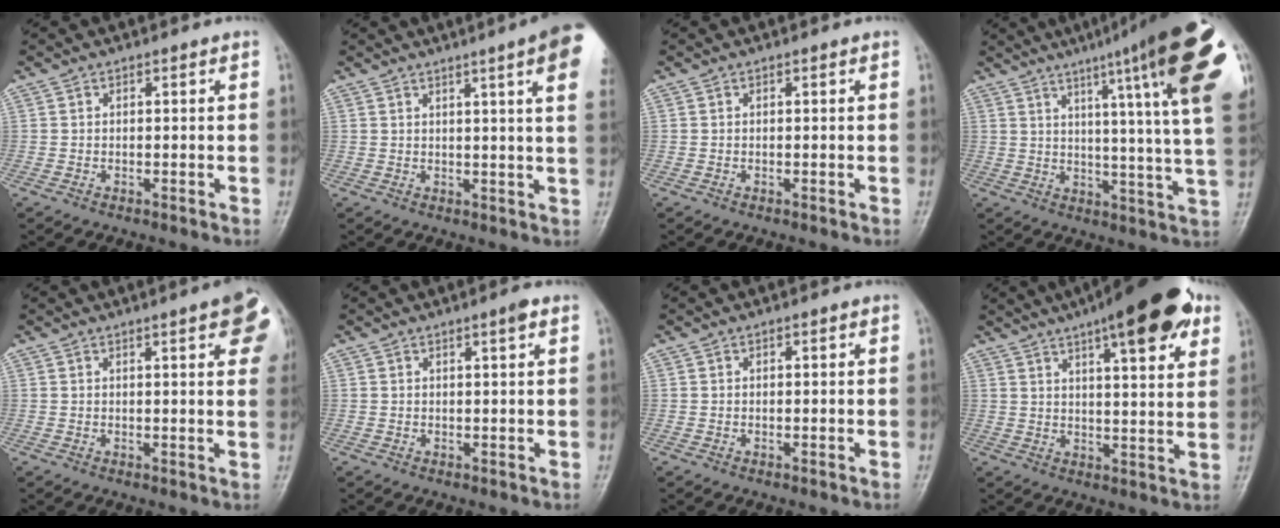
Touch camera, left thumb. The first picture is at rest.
{"total": 12.2, "force": [6.0, 0.9, 10.6], "torque": [-0.125, -0.013, 0.061]}
{"total": 0.0}
{"total": 24.9, "force": [12.1, 2.3, 21.7], "torque": [-0.259, -0.027, 0.152]}
{"total": 9.8, "force": [4.0, 2.3, 8.7], "torque": [-0.083, -0.006, 0.041]}
{"total": 1.8, "force": [1.0, 0.2, 1.5], "torque": [-0.024, -0.004, 0.015]}
{"total": 0.8, "force": [0.2, 0.4, 0.6], "torque": [-0.006, 0.001, 0.004]}
{"total": 18.4, "force": [10.2, 5.1, 14.4], "torque": [-0.187, -0.017, 0.143]}